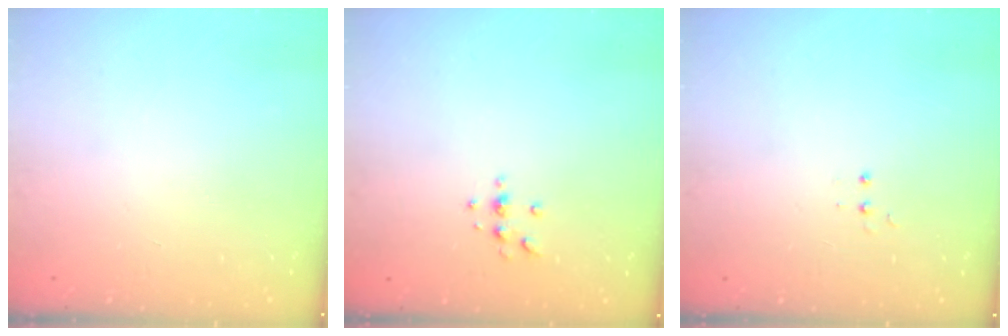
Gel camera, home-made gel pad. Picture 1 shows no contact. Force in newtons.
{"total": 3.9, "press": 3.8, "slide": 0.5}
{"total": 3.1, "press": 3.0, "slide": 0.8}